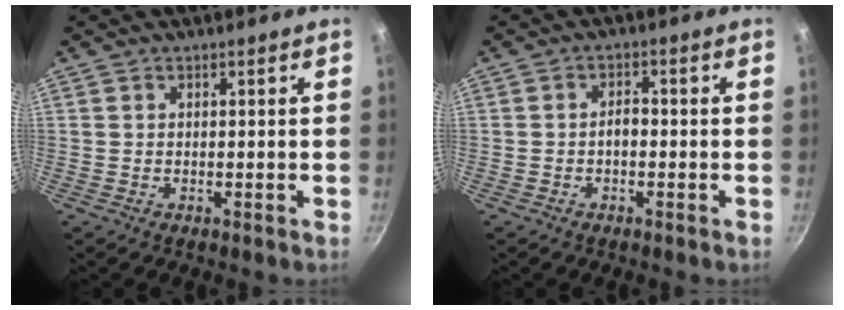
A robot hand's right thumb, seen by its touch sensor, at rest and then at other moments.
{"total": 2.2, "force": [-0.6, 1.3, 1.7], "torque": [-0.020, 0.012, -0.012]}